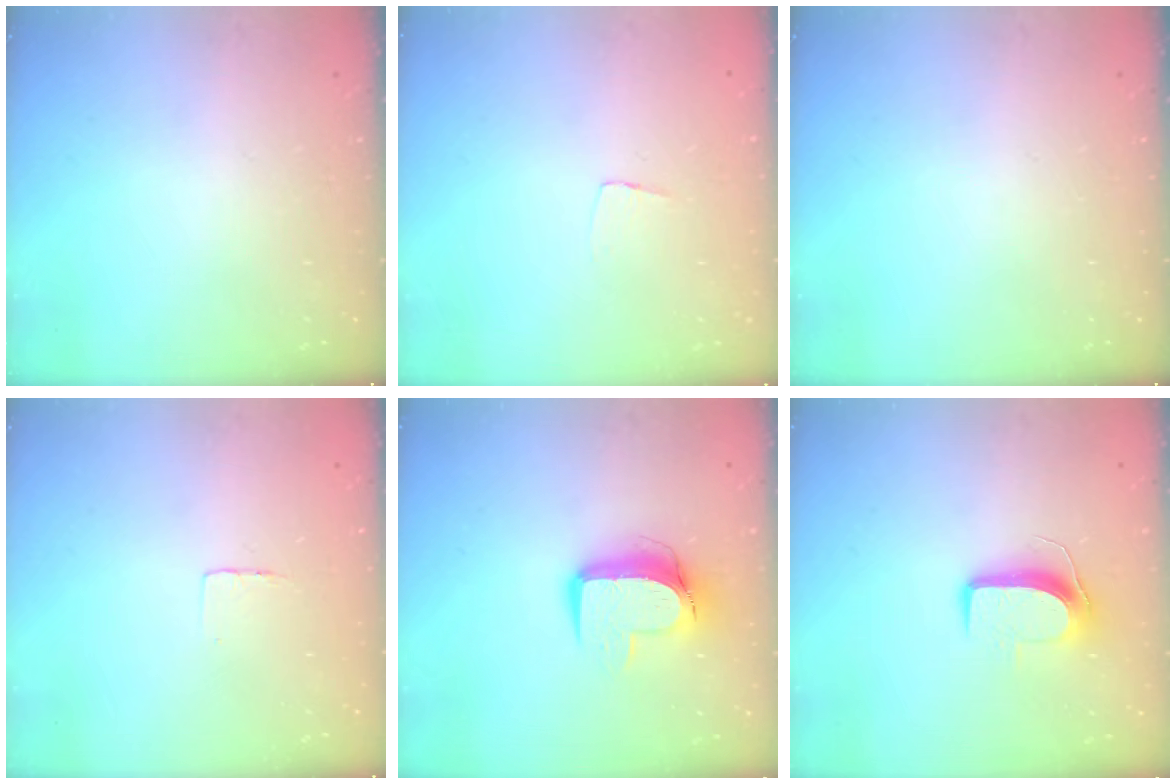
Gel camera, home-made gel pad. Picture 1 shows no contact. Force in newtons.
{"total": 3.3, "press": 3.3, "slide": 0.2}
{"total": 0.0}
{"total": 3.0, "press": 3.0, "slide": 0.1}
{"total": 10.7, "press": 10.7, "slide": 1.0}
{"total": 9.0, "press": 9.0, "slide": 0.2}